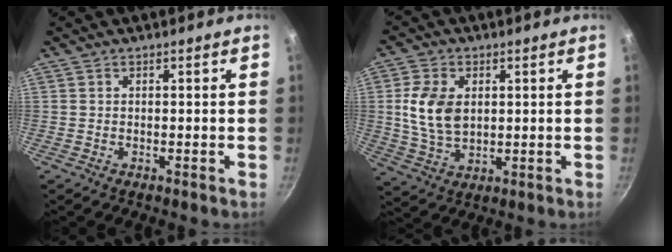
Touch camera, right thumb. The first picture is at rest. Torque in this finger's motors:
{"motor_torque": [0.04, 0.04, 1.34, -0.18, 0.09]}